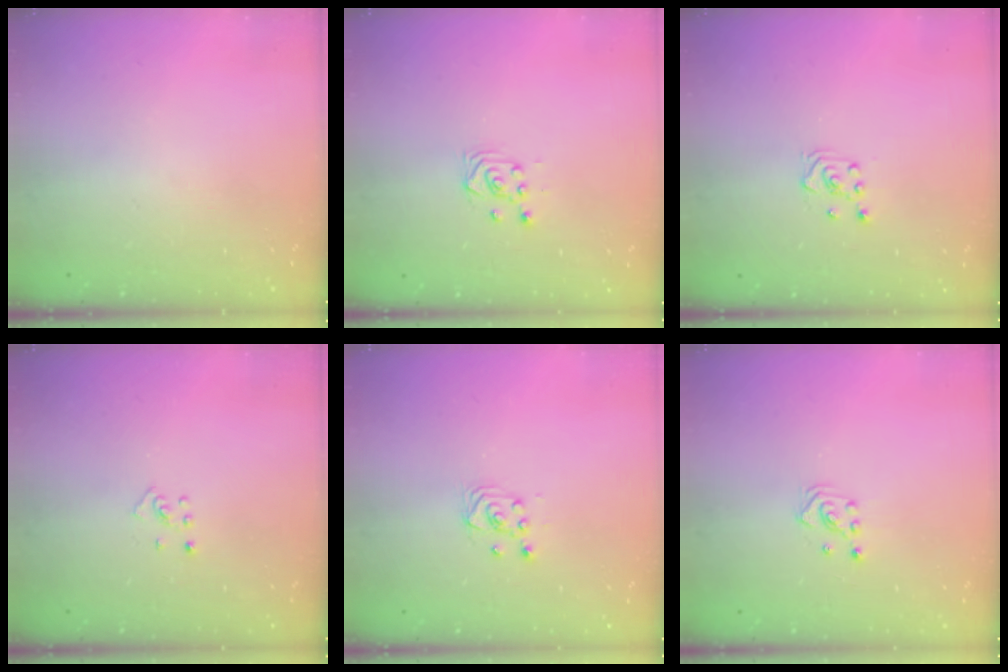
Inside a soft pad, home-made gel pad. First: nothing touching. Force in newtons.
{"total": 3.6, "press": 3.5, "slide": 1.2}
{"total": 3.1, "press": 3.0, "slide": 0.8}
{"total": 2.7, "press": 2.6, "slide": 0.6}
{"total": 2.5, "press": 2.2, "slide": 1.1}
{"total": 2.6, "press": 2.6, "slide": 0.3}